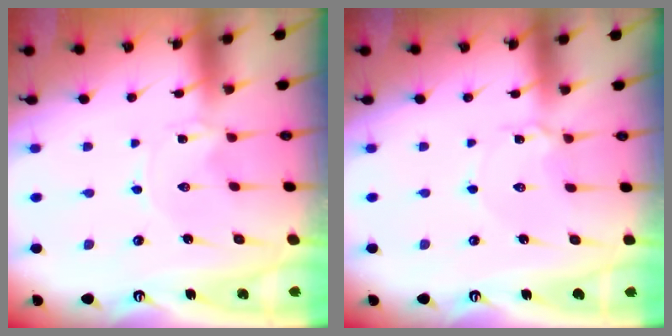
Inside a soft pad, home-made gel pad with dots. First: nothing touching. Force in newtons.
{"total": 2.8, "press": 2.8, "slide": 0.3}